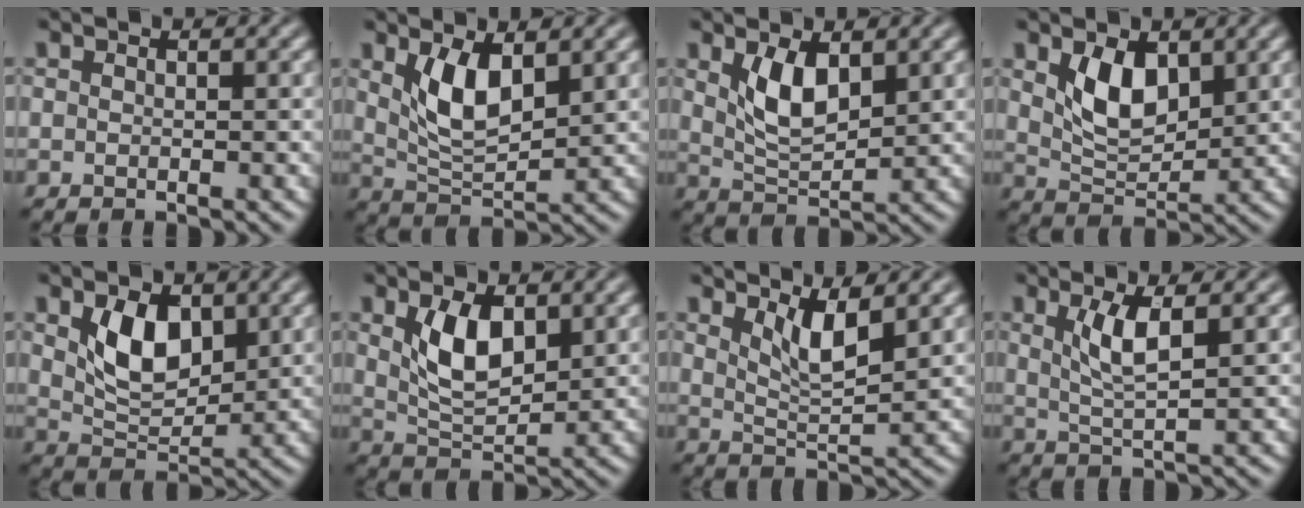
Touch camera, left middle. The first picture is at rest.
{"total": 5.0, "force": [1.6, 2.3, 4.1], "torque": [-0.093, -0.009, 0.033]}
{"total": 4.3, "force": [1.4, 2.0, 3.5], "torque": [-0.082, -0.007, 0.031]}
{"total": 4.6, "force": [1.6, 2.6, 3.5], "torque": [-0.078, -0.007, 0.033]}
{"total": 5.1, "force": [1.5, 3.0, 3.8], "torque": [-0.082, -0.008, 0.031]}
{"total": 4.9, "force": [1.3, 2.5, 4.0], "torque": [-0.091, -0.004, 0.029]}
{"total": 3.6, "force": [1.9, 1.0, 2.9], "torque": [-0.061, -0.012, 0.038]}
{"total": 3.6, "force": [0.9, 0.9, 3.3], "torque": [-0.074, -0.005, 0.021]}